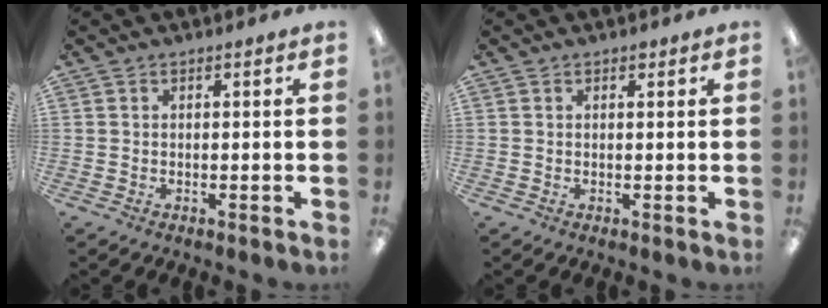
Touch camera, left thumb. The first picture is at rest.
{"total": 0.9, "force": [0.7, 0.4, 0.3], "torque": [0.001, -0.003, 0.010]}